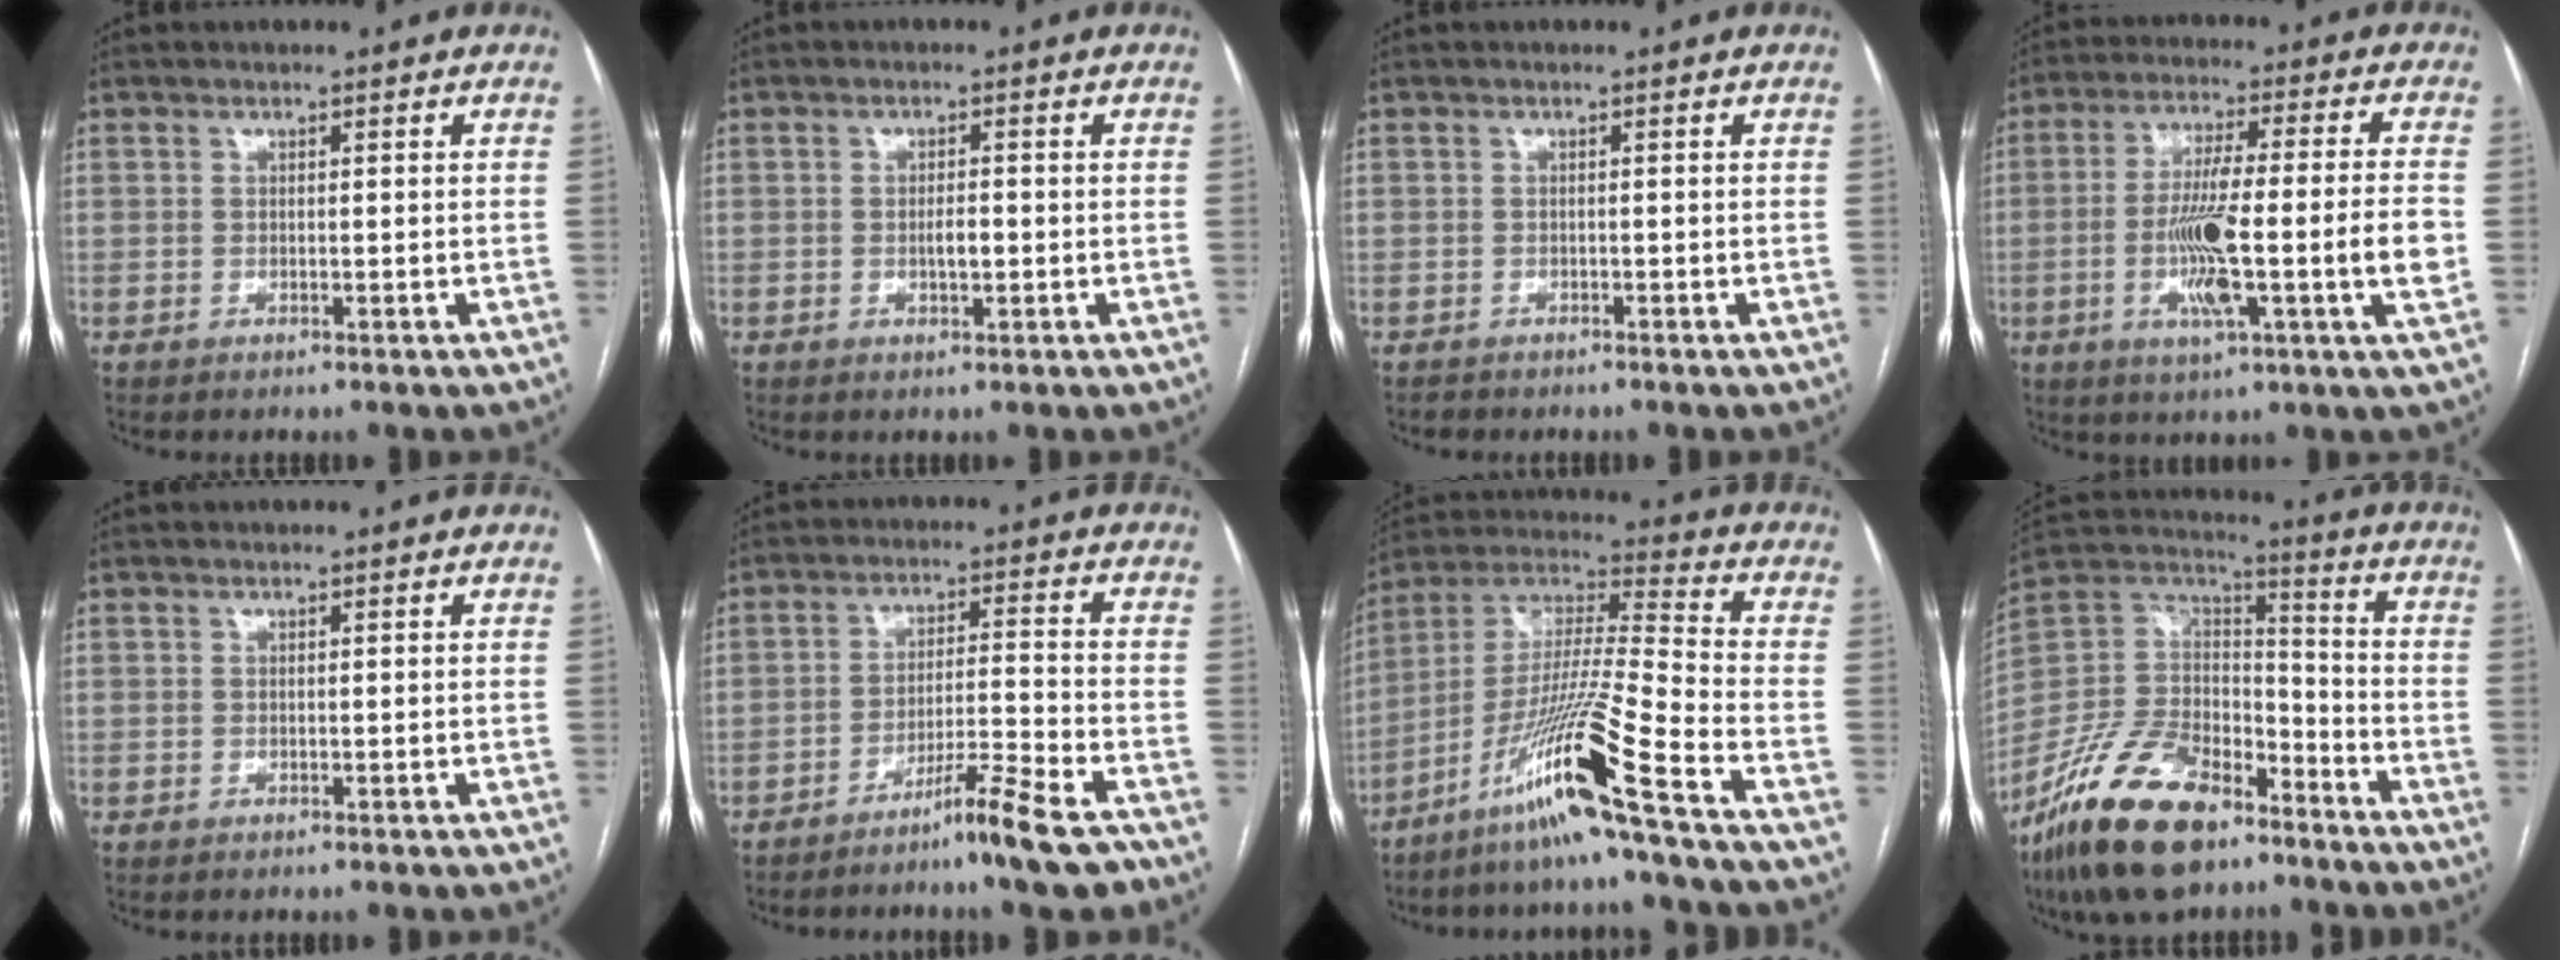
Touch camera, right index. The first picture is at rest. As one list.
[{"total": 2.2, "force": [-0.4, 0.6, 2.0], "torque": [-0.037, 0.001, -0.006]}, {"total": 0.9, "force": [-0.8, 0.5, -0.2], "torque": [-0.004, 0.000, -0.017]}, {"total": 14.5, "force": [-2.7, 0.2, 14.2], "torque": [-0.251, 0.002, -0.049]}, {"total": 0.0}, {"total": 8.8, "force": [-6.4, -0.9, 6.0], "torque": [-0.092, -0.019, -0.114]}, {"total": 17.2, "force": [-10.4, -2.1, 13.6], "torque": [-0.280, -0.017, -0.190]}, {"total": 21.1, "force": [-14.4, 8.7, 12.7], "torque": [-0.276, 0.002, -0.266]}]